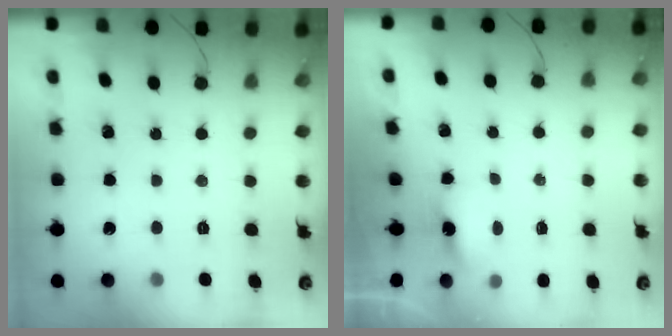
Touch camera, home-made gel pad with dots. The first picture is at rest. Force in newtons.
{"total": 3.9, "press": 3.9, "slide": 0.7}